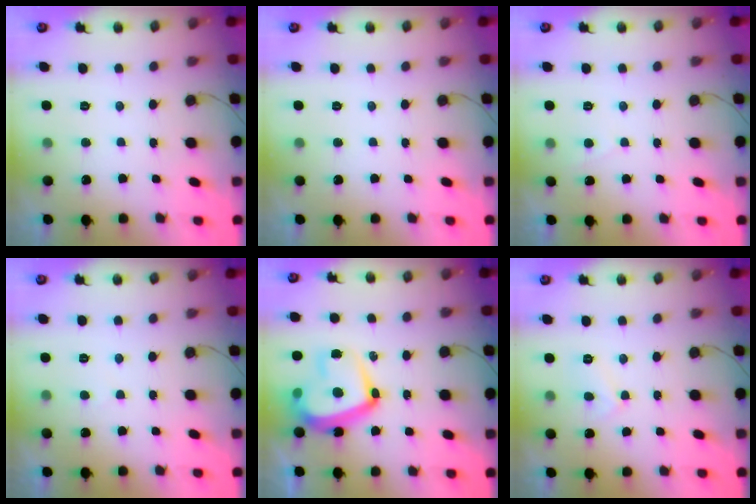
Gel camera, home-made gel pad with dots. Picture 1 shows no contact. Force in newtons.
{"total": 0.0}
{"total": 2.3, "press": 2.3, "slide": 0.4}
{"total": 2.8, "press": 2.8, "slide": 0.3}
{"total": 18.5, "press": 18.5, "slide": 1.3}
{"total": 4.7, "press": 4.7, "slide": 0.3}